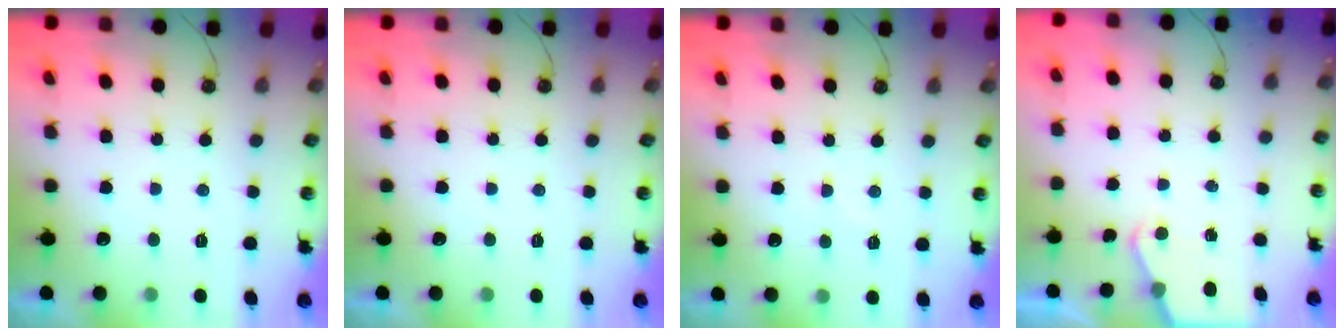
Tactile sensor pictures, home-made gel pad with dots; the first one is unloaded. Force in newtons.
{"total": 0.0}
{"total": 4.5, "press": 4.5, "slide": 0.7}
{"total": 3.2, "press": 3.2, "slide": 0.5}